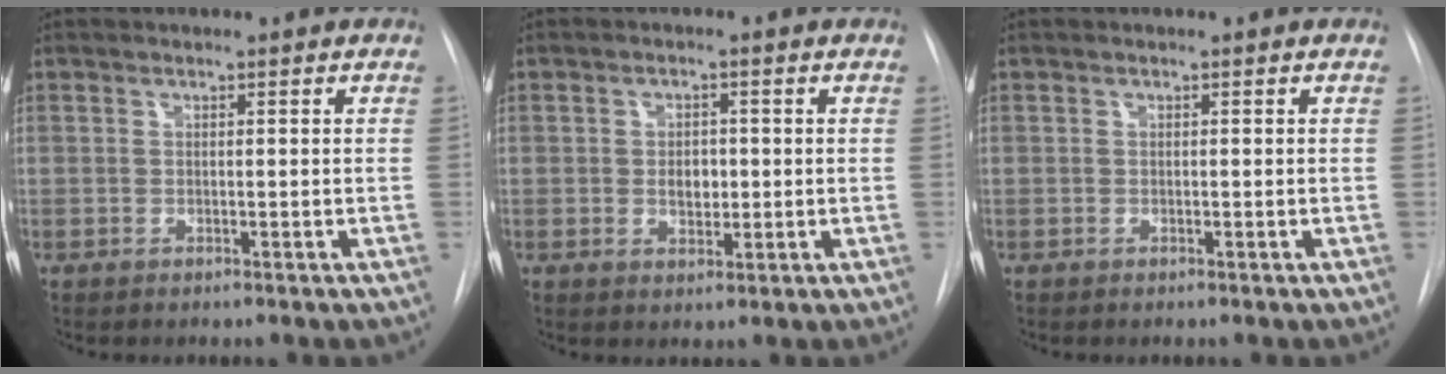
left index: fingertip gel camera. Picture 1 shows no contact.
{"total": 3.1, "force": [0.0, 2.1, 2.3], "torque": [-0.031, 0.000, 0.003]}
{"total": 0.0}